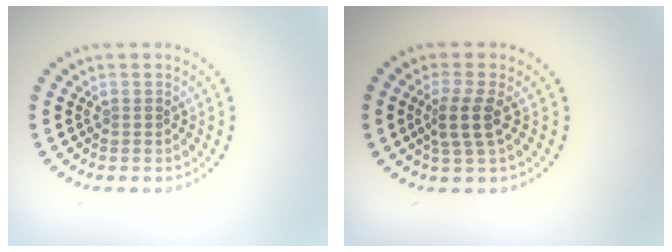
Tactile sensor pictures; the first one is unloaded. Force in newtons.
{"total": 2.5, "press": 2.0, "slide": 1.6}